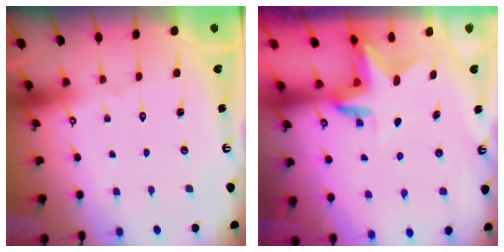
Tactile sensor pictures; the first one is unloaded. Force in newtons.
{"total": 2.9, "press": 2.9, "slide": 0.3}